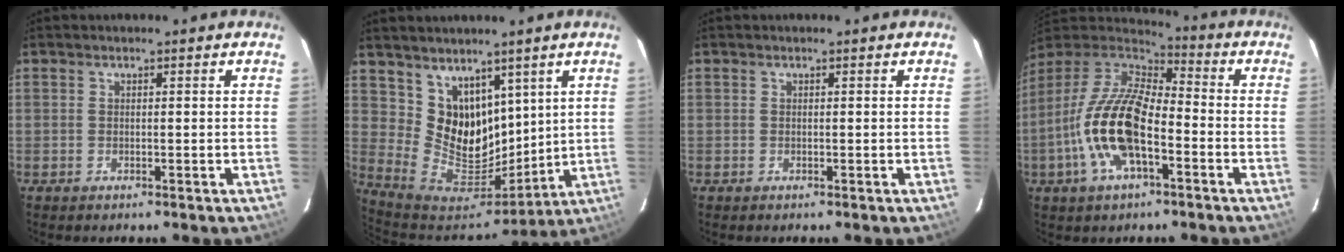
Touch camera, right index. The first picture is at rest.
{"total": 13.4, "force": [7.3, 10.0, 5.0], "torque": [-0.094, -0.007, 0.156]}
{"total": 0.0}
{"total": 17.7, "force": [-5.4, 7.5, 15.1], "torque": [-0.312, -0.005, -0.109]}